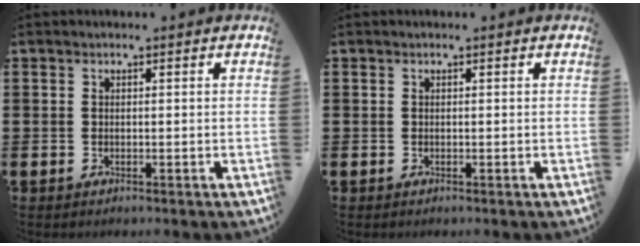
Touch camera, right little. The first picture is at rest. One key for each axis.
{"total": 0.0}